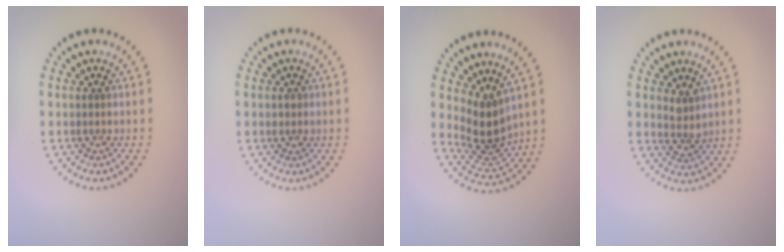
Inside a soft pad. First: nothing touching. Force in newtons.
{"total": 0.8, "press": 0.7, "slide": 0.3}
{"total": 3.8, "press": 2.9, "slide": 2.4}
{"total": 1.8, "press": 1.3, "slide": 1.2}